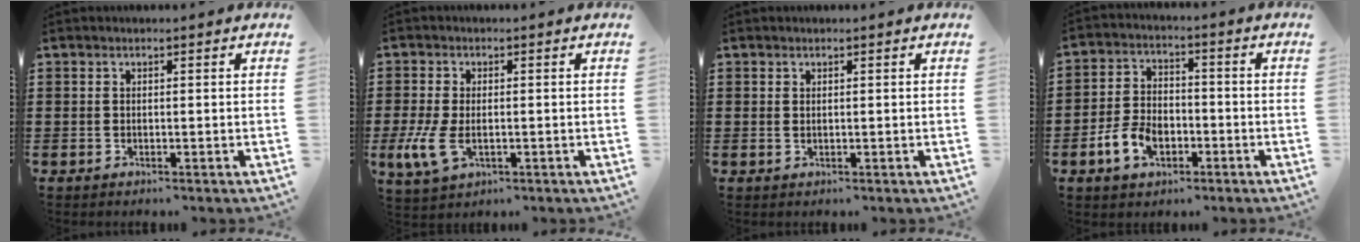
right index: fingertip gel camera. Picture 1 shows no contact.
{"total": 5.8, "force": [-1.2, 3.1, 4.8], "torque": [-0.125, -0.011, -0.028]}
{"total": 0.5, "force": [0.4, 0.1, 0.4], "torque": [-0.008, 0.001, 0.007]}
{"total": 6.5, "force": [-2.7, 4.1, 4.2], "torque": [-0.102, 0.006, -0.056]}